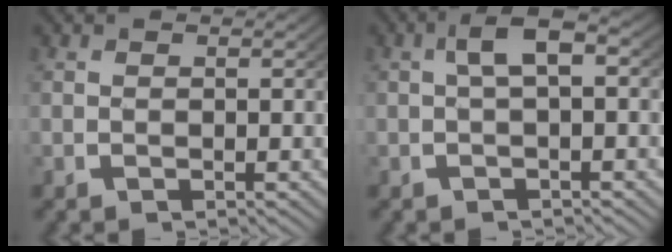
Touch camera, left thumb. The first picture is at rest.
{"total": 3.4, "force": [0.5, 1.3, 3.1], "torque": [-0.056, 0.009, 0.006]}